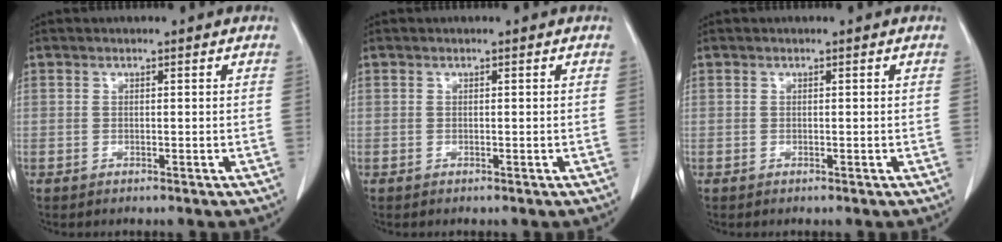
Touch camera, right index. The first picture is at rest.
{"total": 0.0}
{"total": 0.0}